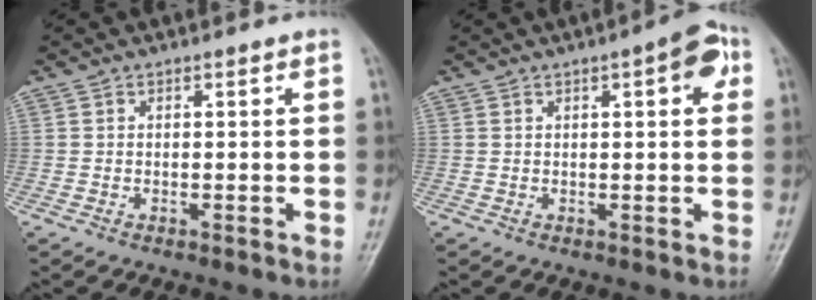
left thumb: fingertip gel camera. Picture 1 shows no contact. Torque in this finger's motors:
{"motor_torque": [0.10, 0.19, 0.15, 0.35, 0.12]}